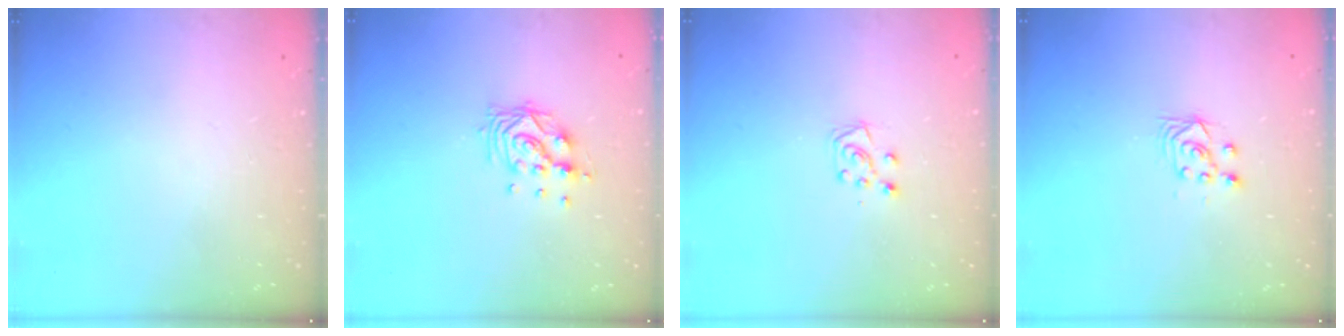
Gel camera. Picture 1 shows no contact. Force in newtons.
{"total": 9.8, "press": 9.8, "slide": 0.7}
{"total": 7.0, "press": 6.9, "slide": 0.6}
{"total": 3.5, "press": 3.2, "slide": 1.4}